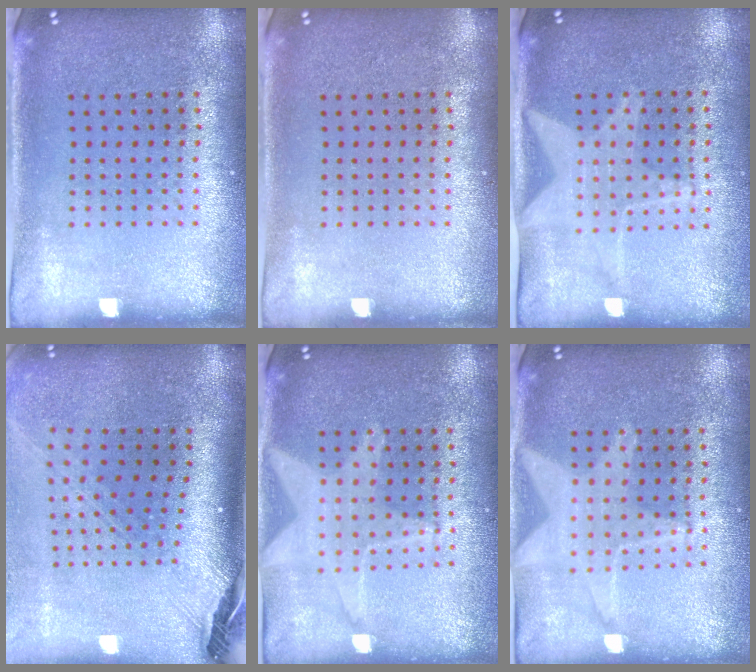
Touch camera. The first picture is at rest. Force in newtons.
{"total": 0.0}
{"total": 1.8, "press": 1.5, "slide": 1.0}
{"total": 3.0, "press": 2.1, "slide": 2.0}
{"total": 1.7, "press": 1.5, "slide": 0.7}
{"total": 1.7, "press": 1.5, "slide": 0.7}